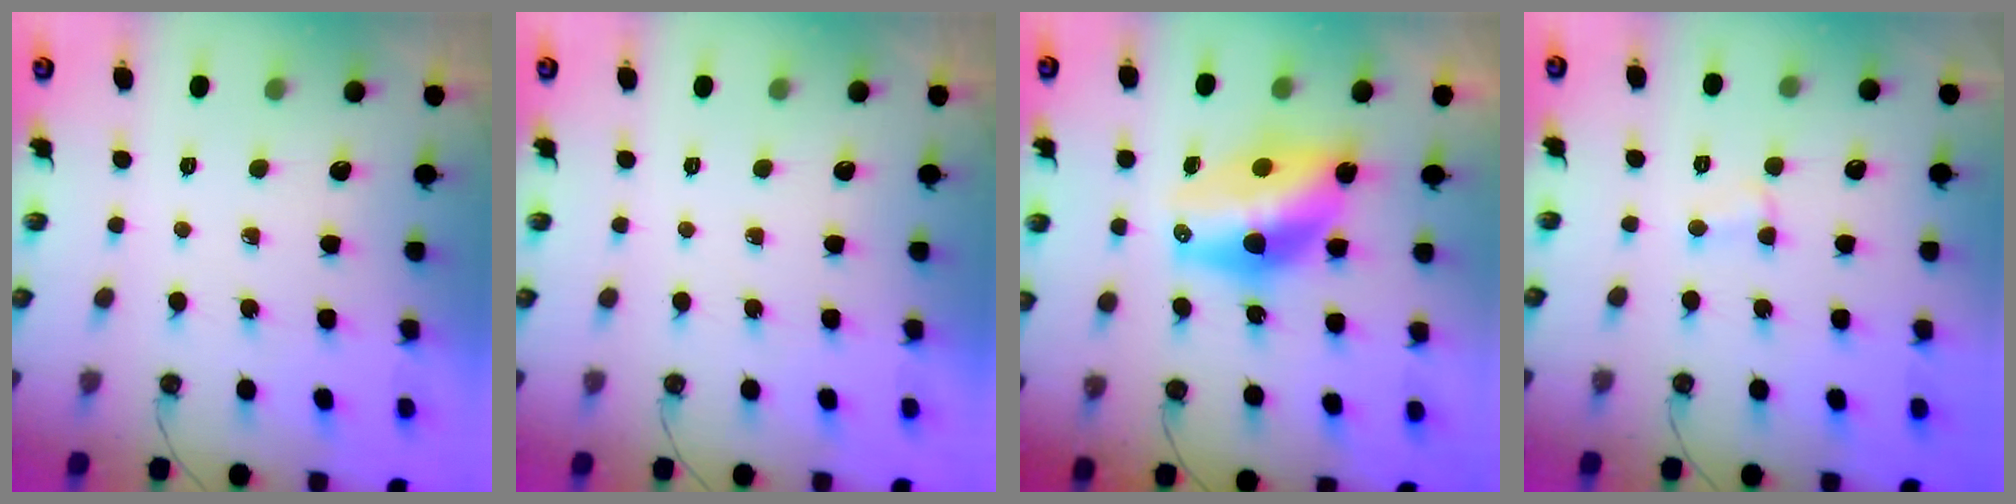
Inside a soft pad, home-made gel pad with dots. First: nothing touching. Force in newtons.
{"total": 0.0}
{"total": 13.5, "press": 13.5, "slide": 1.4}
{"total": 2.6, "press": 2.6, "slide": 0.3}